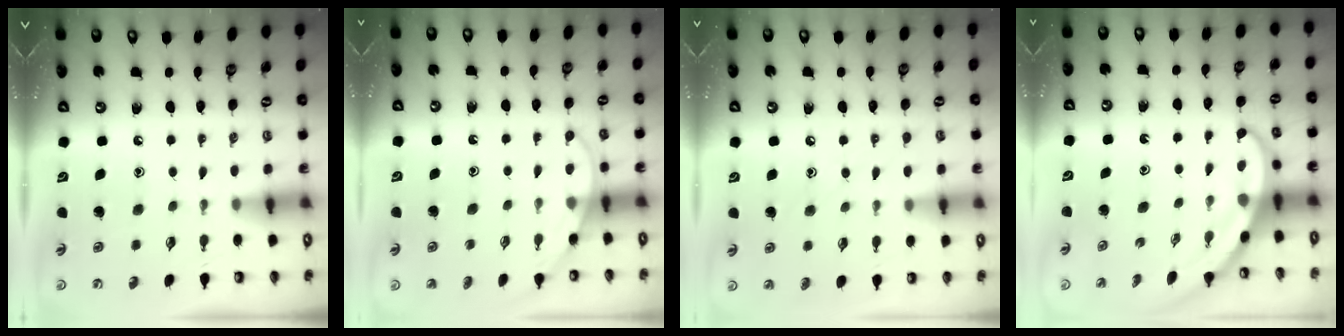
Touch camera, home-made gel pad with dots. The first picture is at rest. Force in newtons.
{"total": 5.1, "press": 5.1, "slide": 0.2}
{"total": 6.4, "press": 6.4, "slide": 0.3}
{"total": 3.8, "press": 3.8, "slide": 0.4}